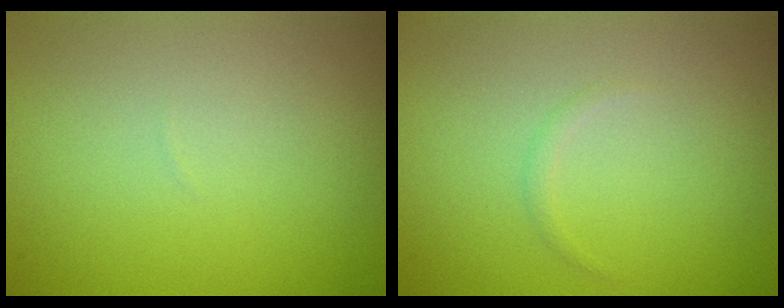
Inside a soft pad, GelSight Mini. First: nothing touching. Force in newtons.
{"total": 0.5, "press": 0.5, "slide": 0.0}